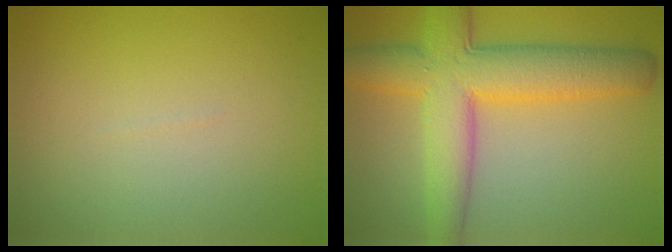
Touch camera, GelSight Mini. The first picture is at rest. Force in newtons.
{"total": 8.5, "press": 8.5, "slide": 0.3}